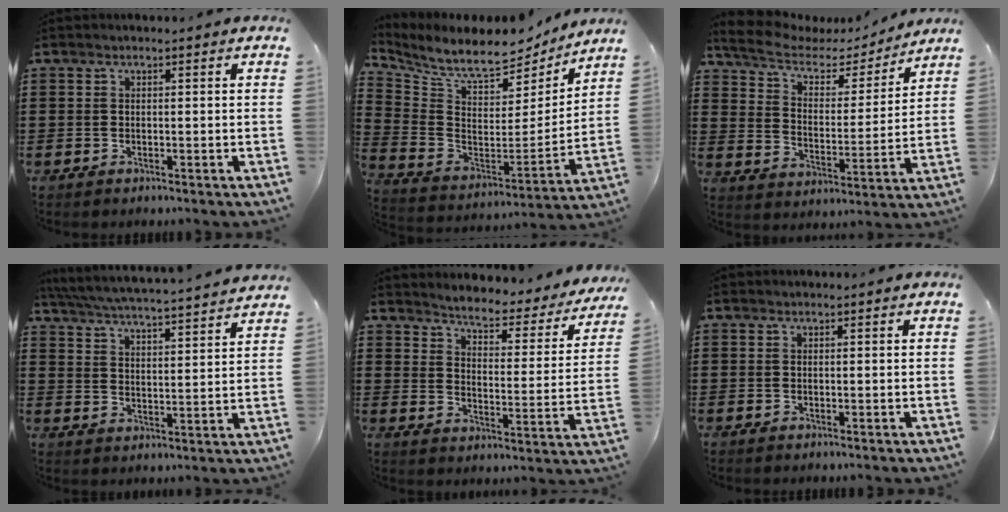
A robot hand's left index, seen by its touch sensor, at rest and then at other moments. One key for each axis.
{"total": 8.4, "fx": 7.3, "fy": 2.2, "fz": 3.7, "tx": -0.098, "ty": -0.057, "tz": 0.123}
{"total": 5.6, "fx": 4.7, "fy": 2.1, "fz": 2.3, "tx": -0.070, "ty": -0.026, "tz": 0.077}
{"total": 4.9, "fx": 4.7, "fy": -0.7, "fz": 1.1, "tx": -0.046, "ty": -0.039, "tz": 0.076}
{"total": 3.6, "fx": 3.5, "fy": 0.1, "fz": 0.8, "tx": -0.038, "ty": -0.034, "tz": 0.051}
{"total": 0.0}